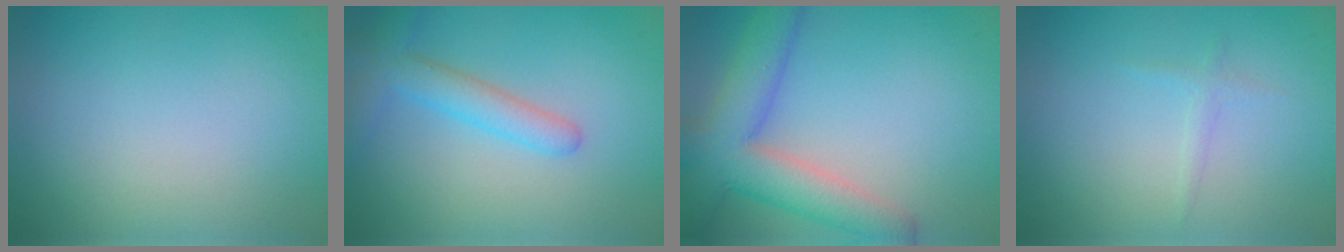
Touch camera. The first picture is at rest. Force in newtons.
{"total": 3.5, "press": 3.5, "slide": 0.2}
{"total": 7.5, "press": 7.5, "slide": 0.4}
{"total": 0.8, "press": 0.8, "slide": 0.0}